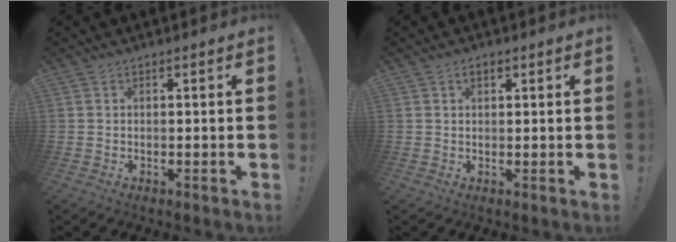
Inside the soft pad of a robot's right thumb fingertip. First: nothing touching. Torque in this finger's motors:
{"motor_torque": [0.37, 0.54, 0.31, 0.01, 0.00]}